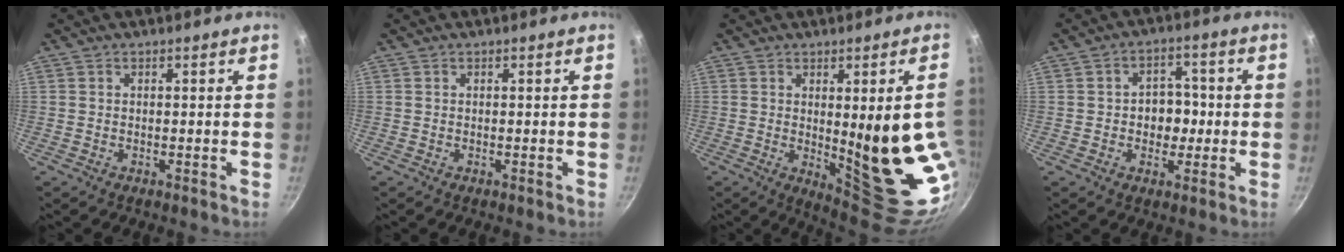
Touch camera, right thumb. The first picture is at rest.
{"total": 0.0}
{"total": 19.3, "force": [-0.2, 6.3, 18.2], "torque": [-0.212, -0.035, 0.020]}
{"total": 6.9, "force": [-0.5, 5.4, 4.2], "torque": [-0.015, 0.010, -0.011]}